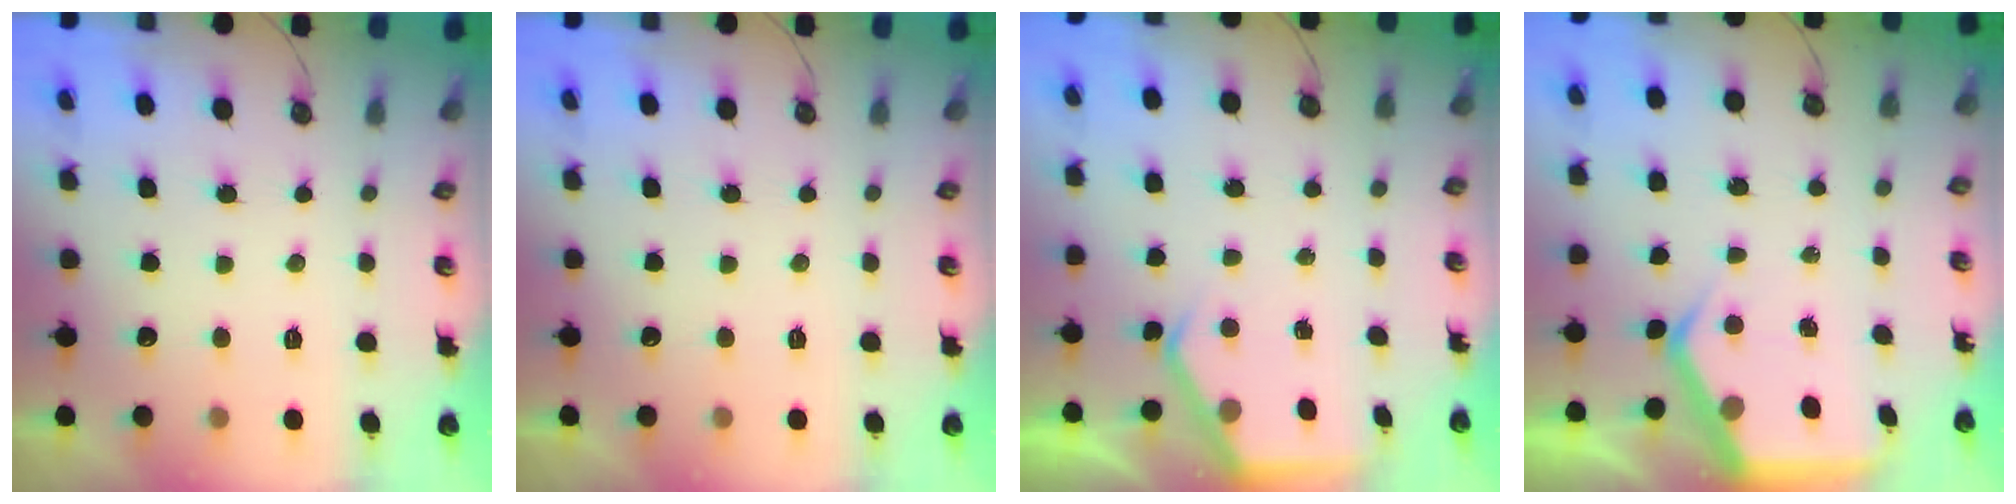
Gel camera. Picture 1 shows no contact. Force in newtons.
{"total": 0.0}
{"total": 3.3, "press": 3.3, "slide": 0.5}
{"total": 5.6, "press": 5.5, "slide": 0.5}